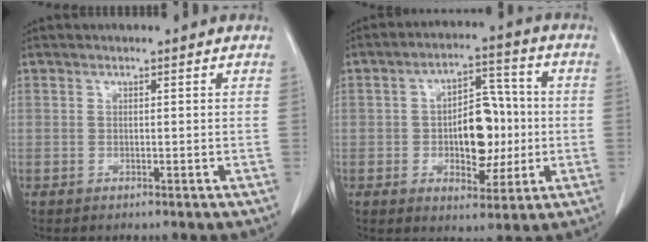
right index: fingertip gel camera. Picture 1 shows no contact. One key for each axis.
{"total": 10.2, "fx": -0.9, "fy": 5.3, "fz": 8.6, "tx": -0.132, "ty": 0.024, "tz": -0.008}